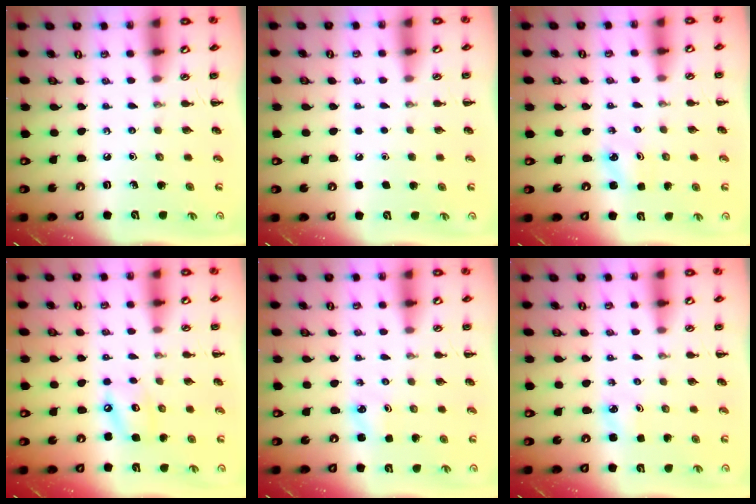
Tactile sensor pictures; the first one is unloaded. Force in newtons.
{"total": 1.6, "press": 1.6, "slide": 0.1}
{"total": 2.0, "press": 2.0, "slide": 0.5}
{"total": 6.9, "press": 6.8, "slide": 0.7}
{"total": 2.3, "press": 2.2, "slide": 0.7}
{"total": 2.5, "press": 2.4, "slide": 0.8}